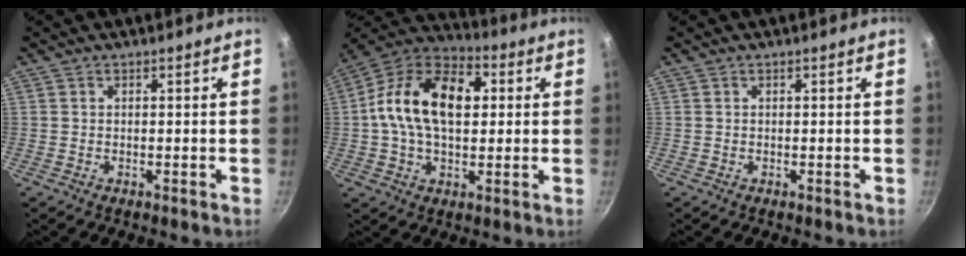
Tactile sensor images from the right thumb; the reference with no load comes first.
{"total": 18.7, "force": [2.4, 11.6, 14.4], "torque": [-0.226, 0.026, 0.020]}
{"total": 0.0}